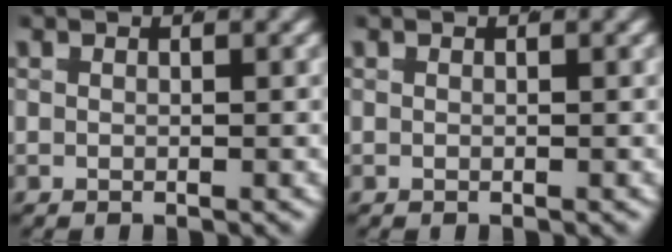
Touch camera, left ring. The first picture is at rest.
{"total": 0.0}